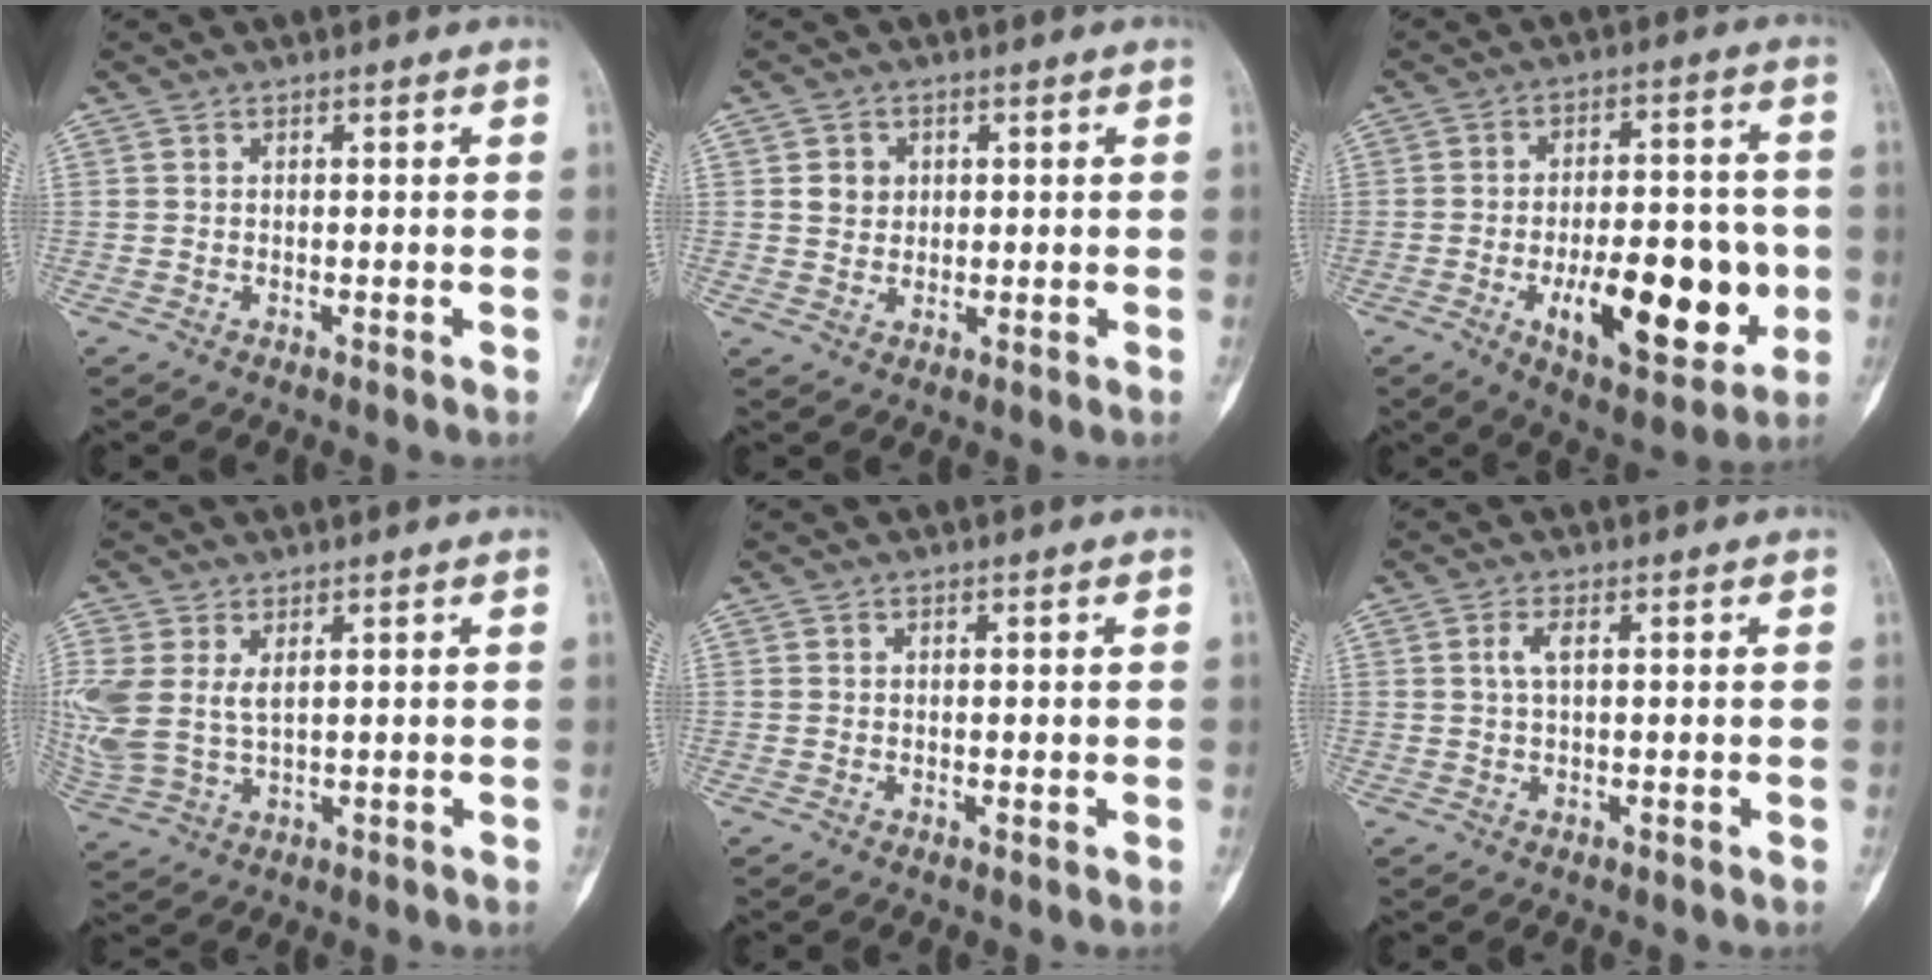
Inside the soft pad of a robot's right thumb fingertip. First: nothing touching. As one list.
[{"total": 3.5, "force": [0.9, 3.1, 1.3], "torque": [-0.004, -0.001, 0.015]}, {"total": 19.6, "force": [-4.6, 8.6, 17.0], "torque": [-0.215, 0.011, -0.059]}, {"total": 10.0, "force": [2.3, 5.9, 7.7], "torque": [-0.196, 0.002, 0.062]}, {"total": 0.5, "force": [0.0, 0.2, 0.5], "torque": [-0.004, -0.001, 0.001]}, {"total": 2.2, "force": [0.5, 0.8, 2.0], "torque": [-0.049, 0.005, 0.014]}]